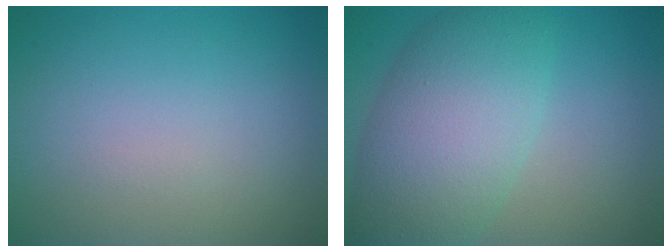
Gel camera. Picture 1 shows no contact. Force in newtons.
{"total": 8.4, "press": 8.3, "slide": 0.1}